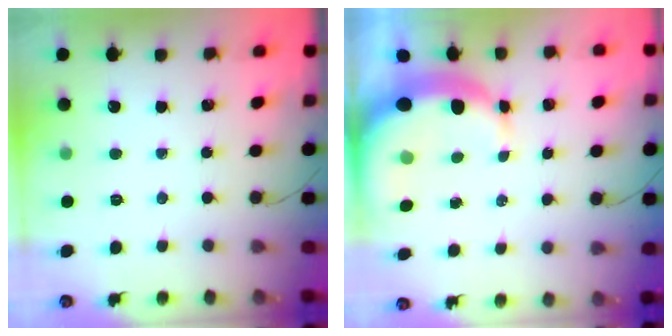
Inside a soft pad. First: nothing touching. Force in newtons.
{"total": 8.4, "press": 8.3, "slide": 1.5}